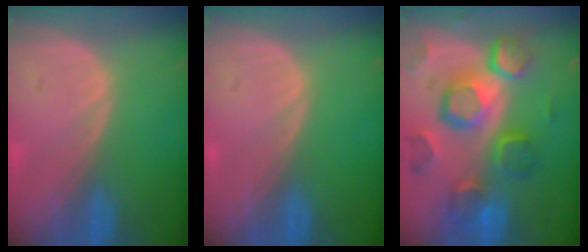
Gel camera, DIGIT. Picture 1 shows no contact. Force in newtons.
{"total": 0.0}
{"total": 12.4, "press": 10.7, "slide": 6.2}